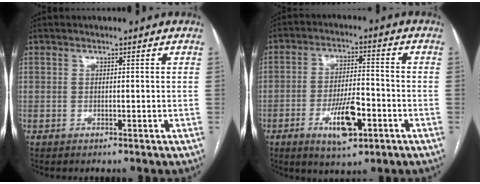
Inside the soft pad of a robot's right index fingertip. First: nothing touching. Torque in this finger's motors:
{"motor_torque": [1.30, -0.32, 0.30, 0.08]}